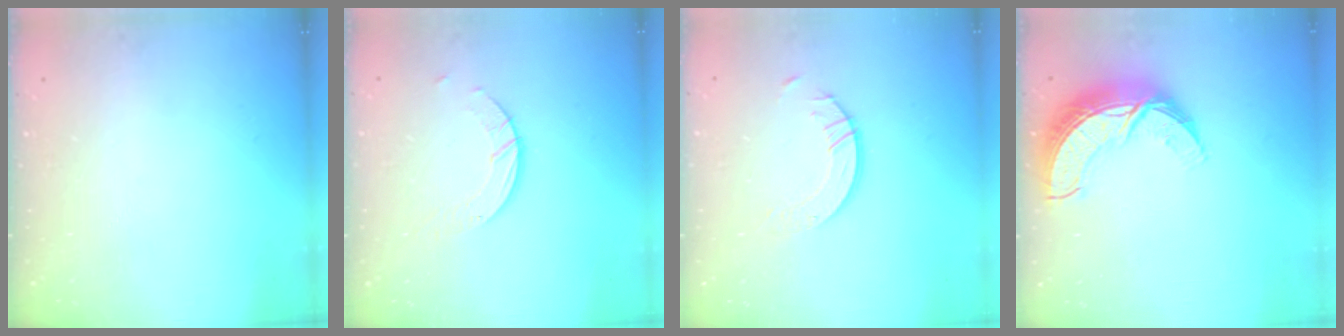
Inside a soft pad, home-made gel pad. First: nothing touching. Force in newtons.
{"total": 3.0, "press": 3.0, "slide": 0.3}
{"total": 4.8, "press": 4.7, "slide": 0.4}
{"total": 11.4, "press": 11.4, "slide": 0.8}